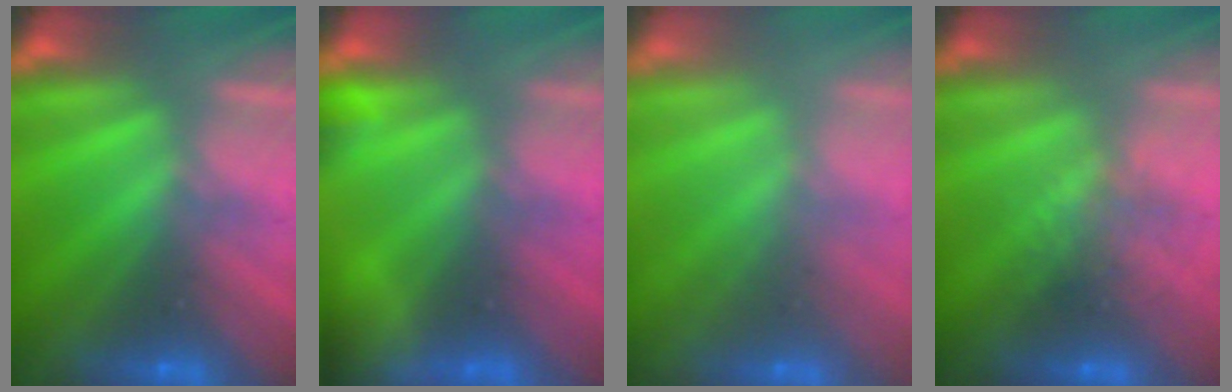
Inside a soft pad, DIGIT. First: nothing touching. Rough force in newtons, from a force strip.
{"total": 4.7}
{"total": 2.3}
{"total": 4.1}